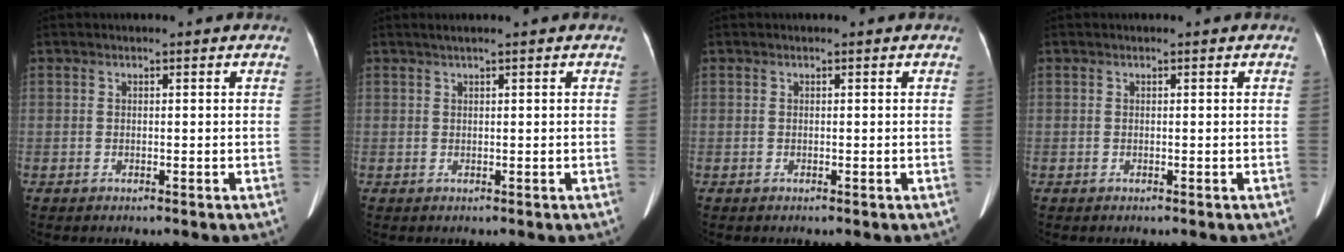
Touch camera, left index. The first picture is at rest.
{"total": 0.9, "force": [0.5, -0.2, 0.7], "torque": [-0.017, 0.004, 0.015]}
{"total": 0.0}
{"total": 0.0}